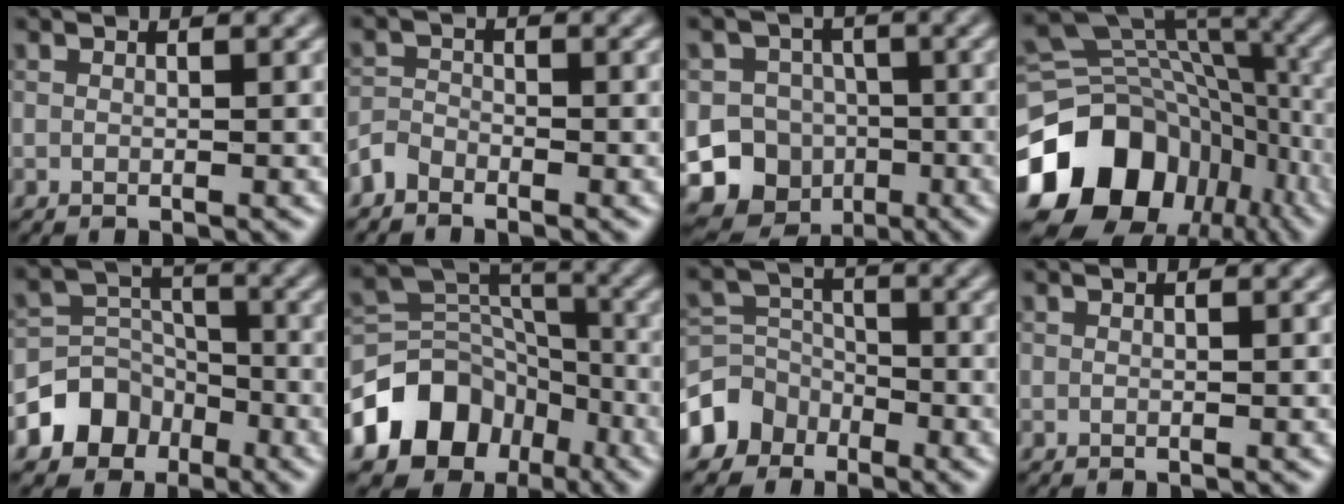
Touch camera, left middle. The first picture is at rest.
{"total": 1.6, "force": [-1.4, 0.8, 0.3], "torque": [-0.004, 0.008, -0.034]}
{"total": 16.9, "force": [-7.2, 14.9, 3.4], "torque": [-0.083, -0.041, -0.134]}
{"total": 18.0, "force": [-8.1, 13.7, 8.4], "torque": [-0.180, -0.014, -0.122]}
{"total": 5.4, "force": [-3.0, 4.2, 1.4], "torque": [-0.006, 0.015, -0.063]}
{"total": 9.2, "force": [-4.8, 6.9, 3.8], "torque": [-0.061, 0.005, -0.095]}
{"total": 5.4, "force": [-3.4, 4.1, 0.9], "torque": [0.002, 0.007, -0.082]}
{"total": 0.0}